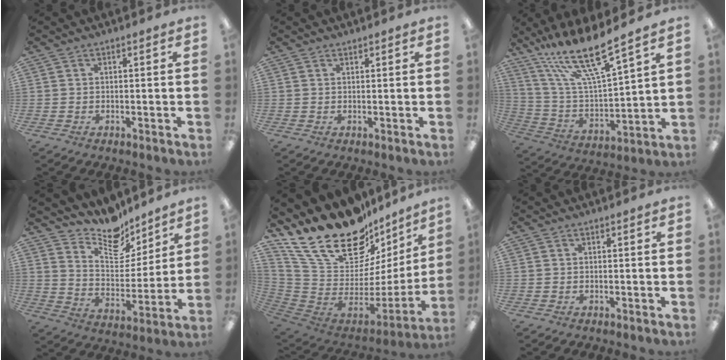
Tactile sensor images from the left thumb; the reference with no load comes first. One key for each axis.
{"total": 0.6, "fx": 0.6, "fy": 0.1, "fz": -0.1, "tx": 0.001, "ty": 0.000, "tz": 0.011}
{"total": 19.2, "fx": 14.7, "fy": 3.3, "fz": 11.8, "tx": -0.246, "ty": -0.094, "tz": 0.250}
{"total": 13.4, "fx": 11.8, "fy": 4.8, "fz": 4.0, "tx": -0.079, "ty": -0.090, "tz": 0.218}
{"total": 27.8, "fx": 19.9, "fy": 12.9, "fz": 14.5, "tx": -0.255, "ty": -0.138, "tz": 0.374}
{"total": 0.0}